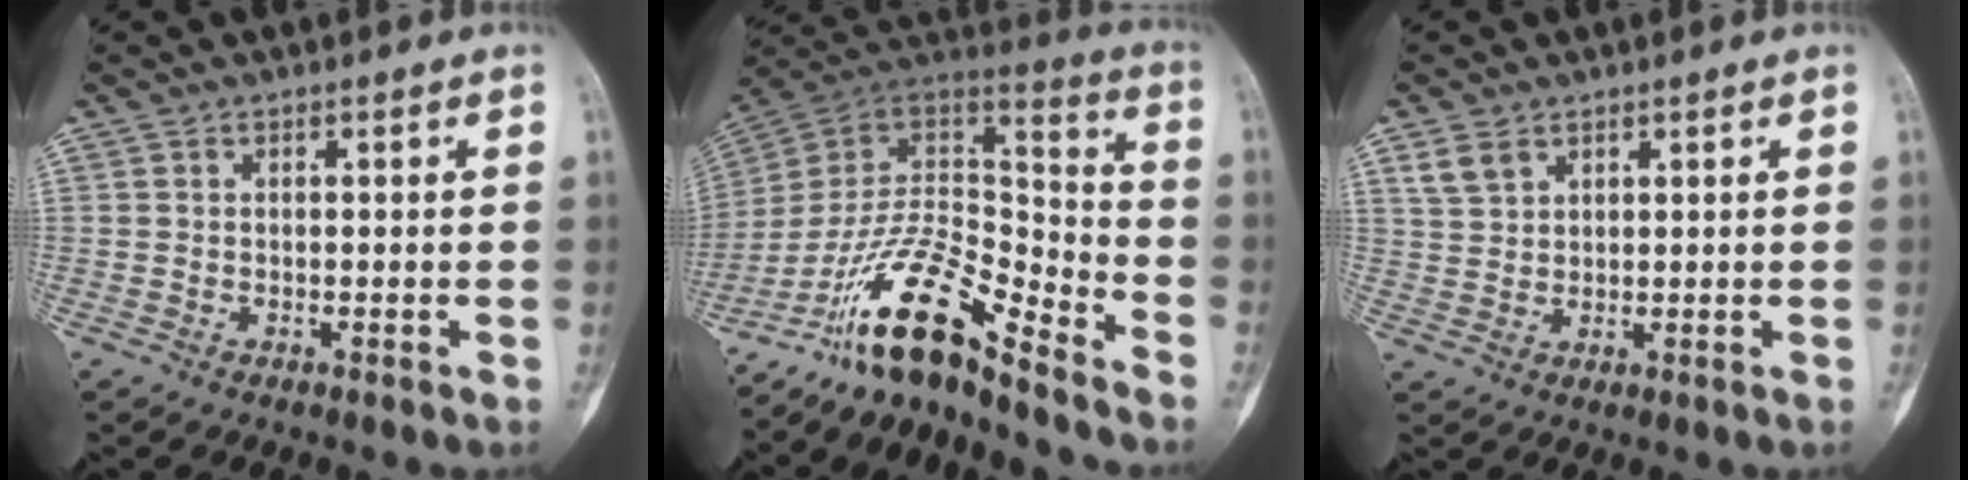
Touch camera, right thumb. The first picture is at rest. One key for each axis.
{"total": 16.9, "fx": -13.2, "fy": 4.1, "fz": 9.7, "tx": -0.162, "ty": 0.110, "tz": -0.243}
{"total": 3.9, "fx": 2.4, "fy": 2.6, "fz": 1.7, "tx": -0.027, "ty": -0.007, "tz": 0.055}